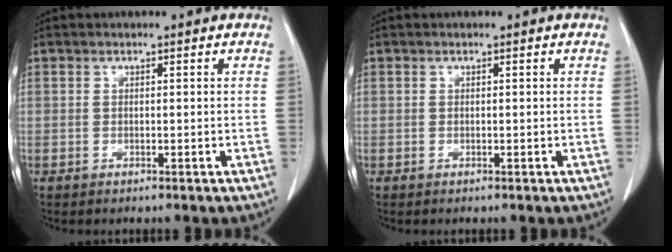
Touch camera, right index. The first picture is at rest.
{"total": 0.0}